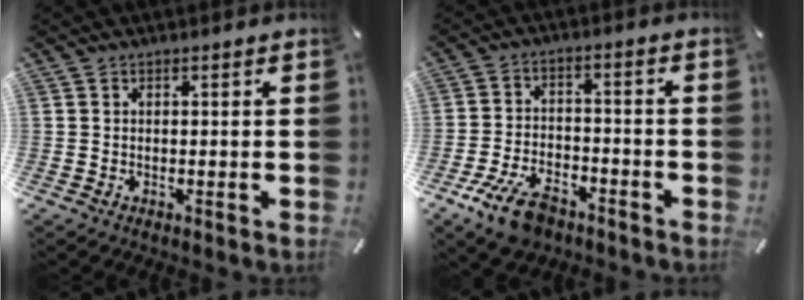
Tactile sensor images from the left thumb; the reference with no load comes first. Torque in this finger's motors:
{"motor_torque": [0.60, 1.23, 0.28, 0.27, 0.08]}